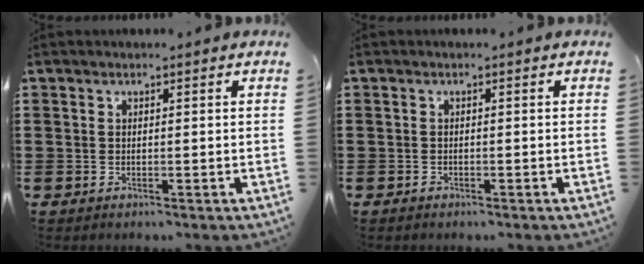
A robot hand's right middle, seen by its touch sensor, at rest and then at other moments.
{"total": 0.5, "force": [-0.4, 0.2, 0.2], "torque": [-0.005, -0.001, -0.009]}